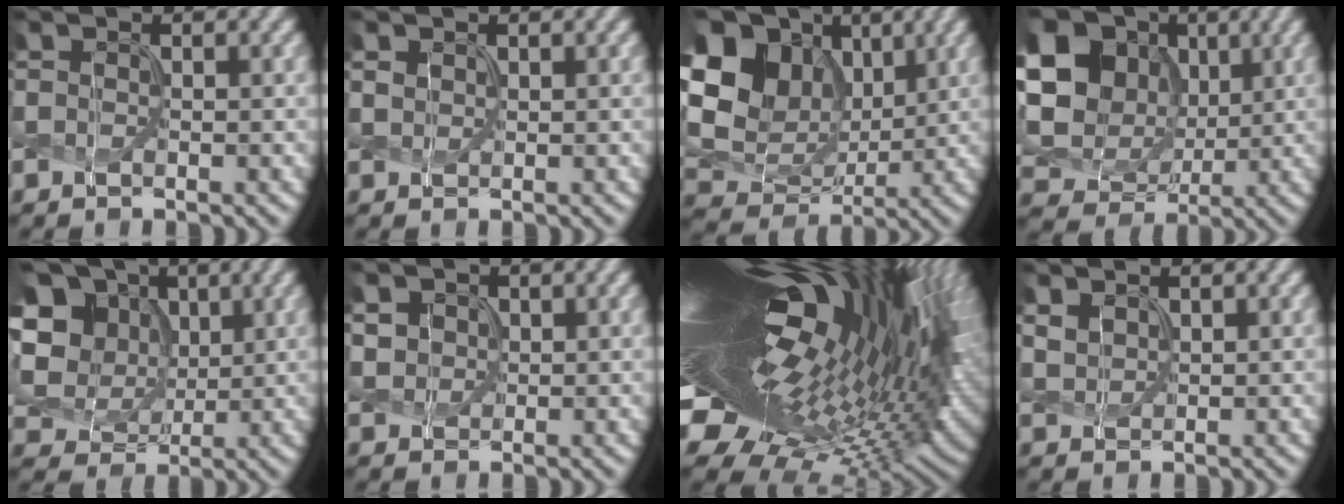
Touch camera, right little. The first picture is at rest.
{"total": 0.8, "force": [0.7, 0.4, 0.2], "torque": [-0.009, -0.001, 0.017]}
{"total": 16.7, "force": [5.0, 12.6, 9.8], "torque": [-0.233, 0.035, 0.088]}
{"total": 16.2, "force": [4.0, 13.3, 8.5], "torque": [-0.220, 0.024, 0.069]}
{"total": 13.5, "force": [3.8, 10.8, 7.1], "torque": [-0.179, 0.023, 0.070]}
{"total": 2.1, "force": [0.8, 1.8, 0.7], "torque": [-0.031, -0.003, 0.023]}
{"total": 21.7, "force": [4.0, 8.6, 19.5], "torque": [-0.343, -0.013, 0.056]}
{"total": 1.5, "force": [1.2, 0.8, 0.6], "torque": [-0.022, 0.000, 0.031]}